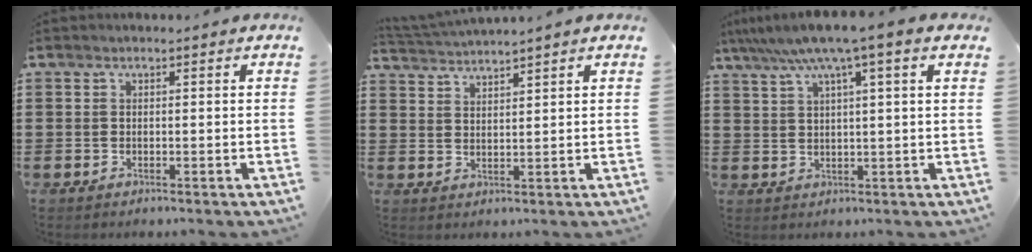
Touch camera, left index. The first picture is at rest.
{"total": 2.4, "force": [2.3, -0.6, -0.2], "torque": [-0.006, -0.005, 0.044]}
{"total": 6.3, "force": [3.8, -0.2, 5.0], "torque": [-0.106, -0.007, 0.063]}